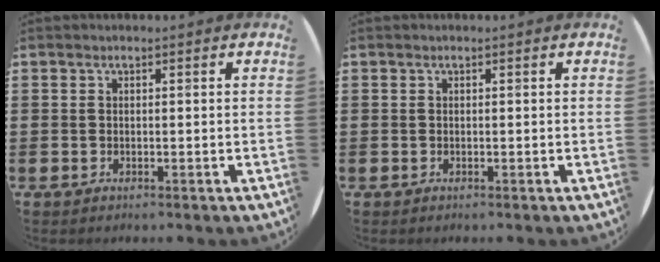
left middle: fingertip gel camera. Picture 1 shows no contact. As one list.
[{"total": 0.0}]